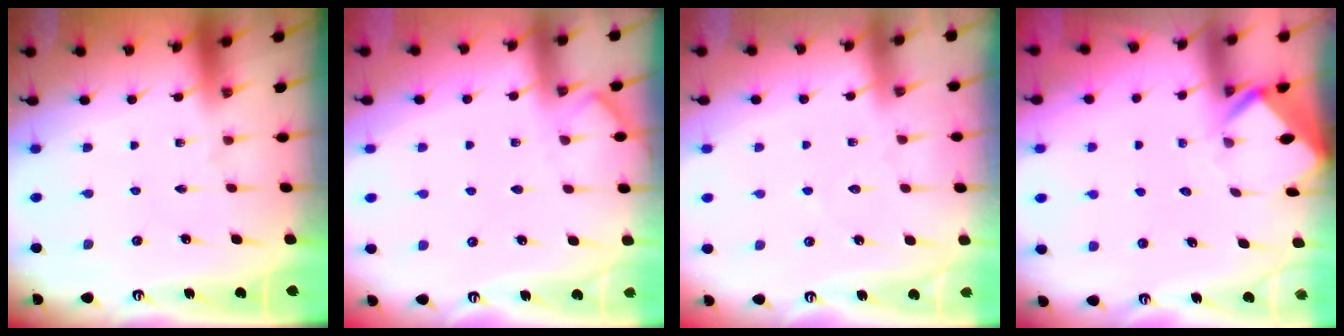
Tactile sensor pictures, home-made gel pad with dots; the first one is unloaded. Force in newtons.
{"total": 3.2, "press": 3.2, "slide": 0.6}
{"total": 4.6, "press": 4.5, "slide": 0.6}
{"total": 2.9, "press": 2.9, "slide": 0.3}